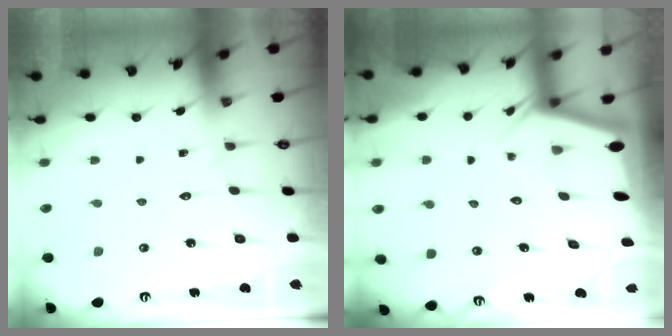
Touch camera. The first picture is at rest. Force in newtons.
{"total": 2.5, "press": 2.5, "slide": 0.2}